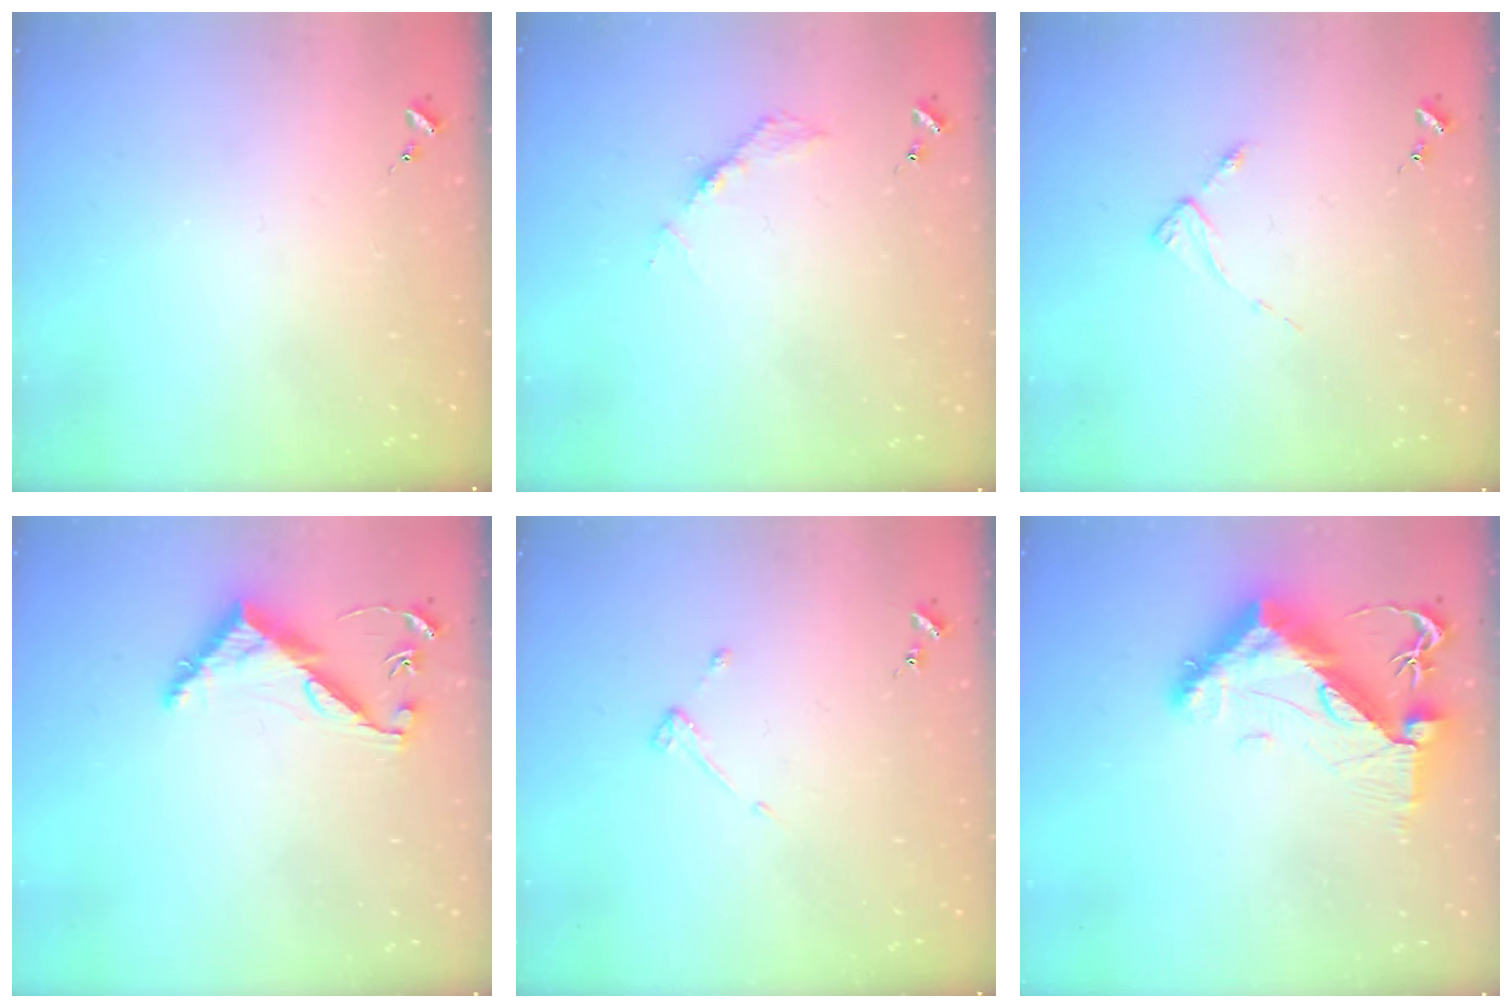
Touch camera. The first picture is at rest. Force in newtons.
{"total": 3.6, "press": 3.6, "slide": 0.5}
{"total": 2.7, "press": 2.7, "slide": 0.3}
{"total": 7.5, "press": 7.5, "slide": 0.5}
{"total": 3.1, "press": 3.0, "slide": 0.5}
{"total": 11.4, "press": 11.4, "slide": 1.2}